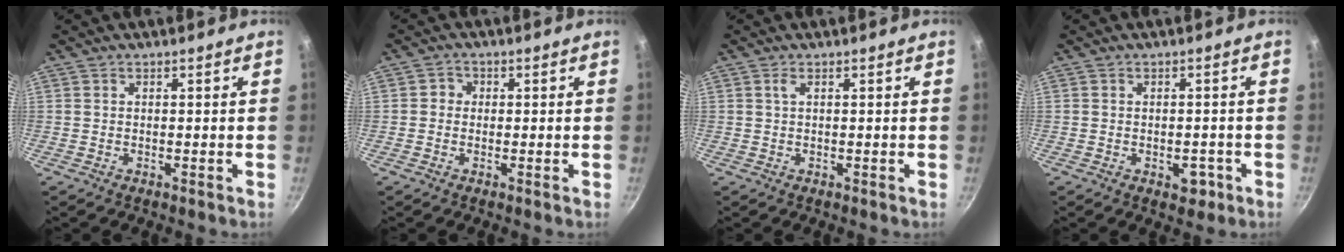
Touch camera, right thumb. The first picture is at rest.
{"total": 2.1, "force": [-0.1, 2.0, 0.6], "torque": [0.002, 0.003, -0.009]}
{"total": 0.9, "force": [0.3, 0.2, 0.8], "torque": [-0.017, 0.002, 0.007]}
{"total": 3.5, "force": [-1.4, 2.2, 2.3], "torque": [-0.011, 0.014, -0.011]}